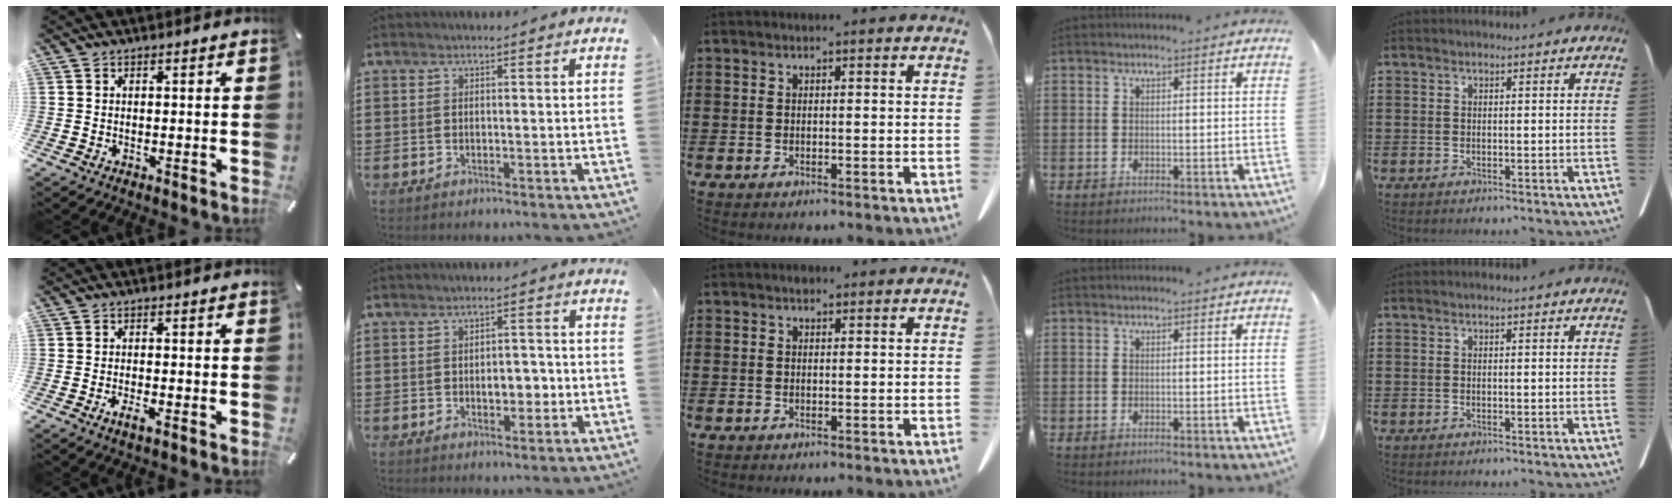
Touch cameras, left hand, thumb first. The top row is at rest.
{"thumb": {"total": 2.4, "force": [-1.3, 0.7, 2.0], "torque": [-0.032, 0.003, -0.022]}, "index": {"total": 4.4, "force": [-0.7, 2.4, 3.6], "torque": [-0.054, 0.000, -0.020]}, "middle": {"total": 0.7, "force": [0.4, 0.4, 0.2], "torque": [-0.006, 0.002, 0.009]}}